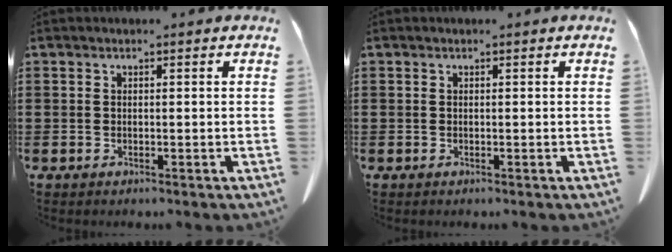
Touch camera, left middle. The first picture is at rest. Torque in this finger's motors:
{"motor_torque": [-0.04, 0.06, 0.00, 0.01]}